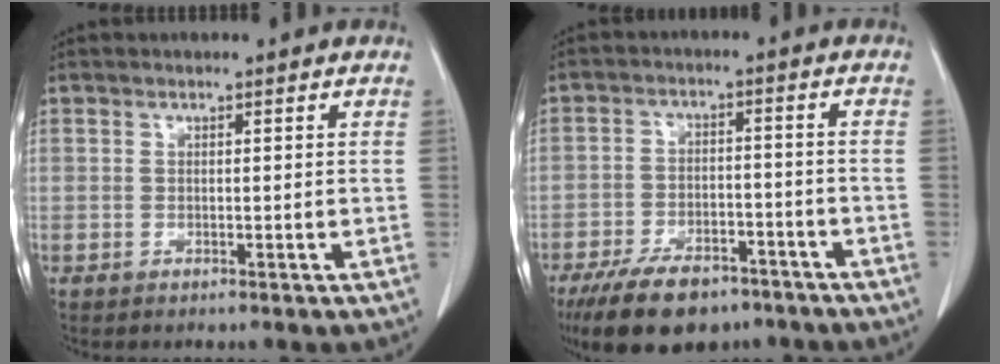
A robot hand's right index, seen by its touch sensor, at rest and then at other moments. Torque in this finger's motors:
{"motor_torque": [-0.09, -0.43, 0.06, -0.02]}